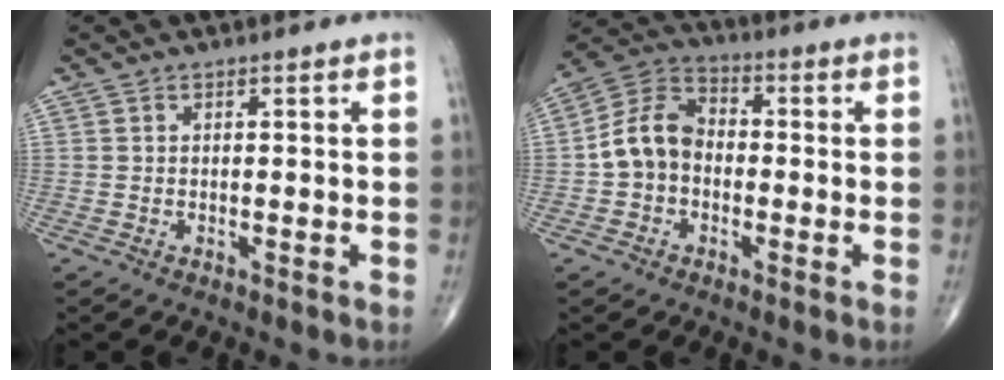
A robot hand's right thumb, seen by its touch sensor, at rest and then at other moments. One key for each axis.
{"total": 9.2, "fx": -1.2, "fy": 7.1, "fz": 5.8, "tx": -0.096, "ty": 0.036, "tz": -0.038}